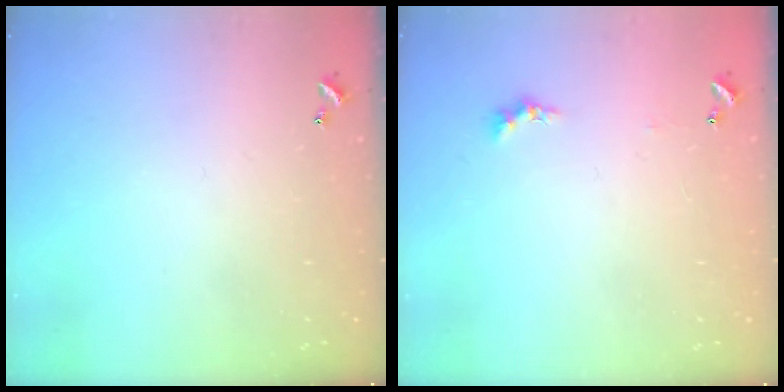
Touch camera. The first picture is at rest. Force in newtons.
{"total": 0.6, "press": 0.4, "slide": 0.5}